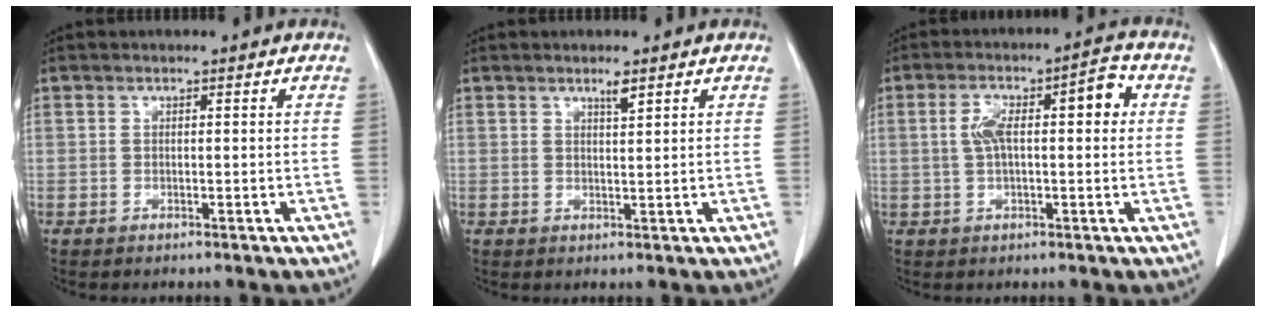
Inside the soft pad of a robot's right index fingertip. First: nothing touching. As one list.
[{"total": 1.7, "force": [1.2, 0.0, 1.2], "torque": [-0.023, -0.002, 0.022]}, {"total": 8.4, "force": [1.3, 2.5, 7.9], "torque": [-0.139, 0.039, 0.022]}]